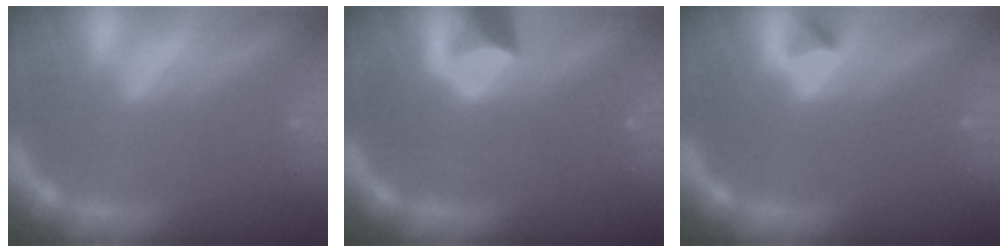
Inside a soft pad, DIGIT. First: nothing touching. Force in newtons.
{"total": 2.4}
{"total": 0.9}